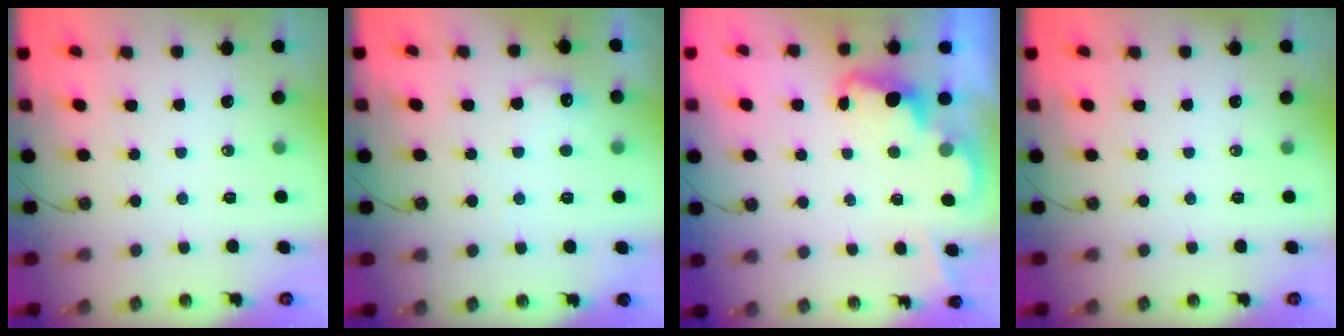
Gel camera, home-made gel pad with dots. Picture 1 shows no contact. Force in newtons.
{"total": 8.3, "press": 8.3, "slide": 0.5}
{"total": 2.5, "press": 2.4, "slide": 0.6}
{"total": 0.0}